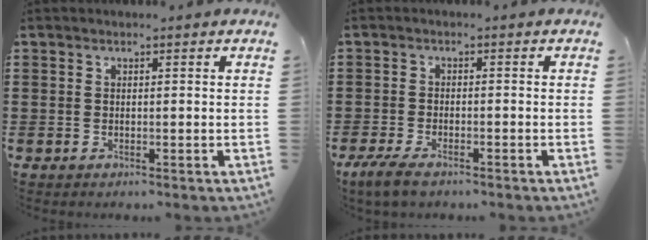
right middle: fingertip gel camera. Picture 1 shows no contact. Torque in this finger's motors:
{"motor_torque": [2.14, 0.00, 0.40, 0.10]}